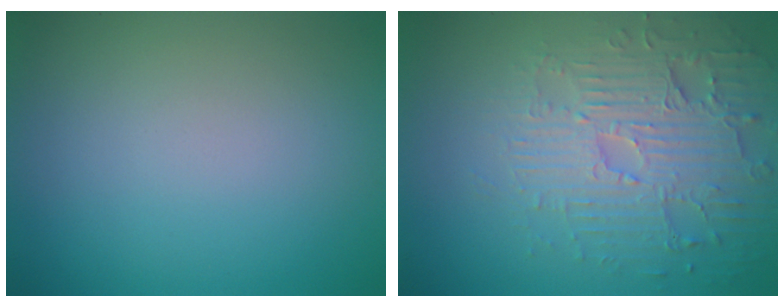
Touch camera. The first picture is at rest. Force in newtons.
{"total": 4.6, "press": 4.2, "slide": 1.9}